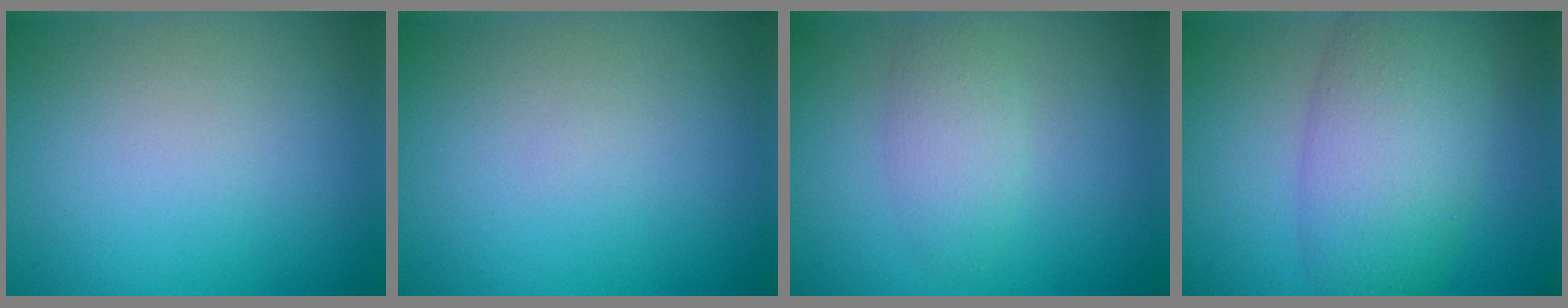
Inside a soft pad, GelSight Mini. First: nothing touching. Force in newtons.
{"total": 0.0}
{"total": 2.4, "press": 2.4, "slide": 0.0}
{"total": 6.9, "press": 6.9, "slide": 0.5}